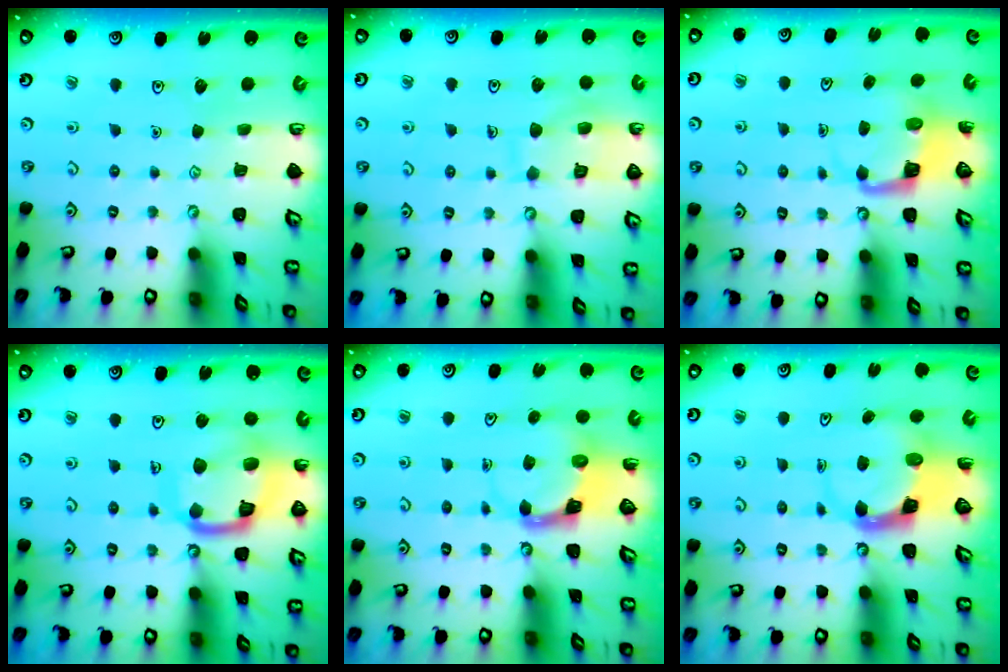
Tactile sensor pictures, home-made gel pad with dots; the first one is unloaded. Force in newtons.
{"total": 10.1, "press": 10.1, "slide": 0.9}
{"total": 4.4, "press": 4.4, "slide": 0.1}
{"total": 14.6, "press": 14.5, "slide": 1.6}
{"total": 3.4, "press": 3.4, "slide": 0.5}
{"total": 3.7, "press": 3.7, "slide": 0.5}